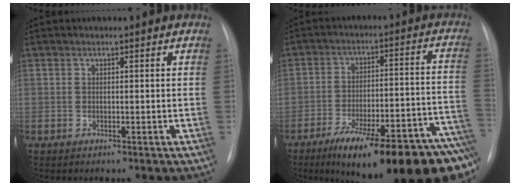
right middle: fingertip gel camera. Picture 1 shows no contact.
{"total": 24.2, "force": [-16.6, 3.3, 17.3], "torque": [-0.174, 0.012, -0.243]}